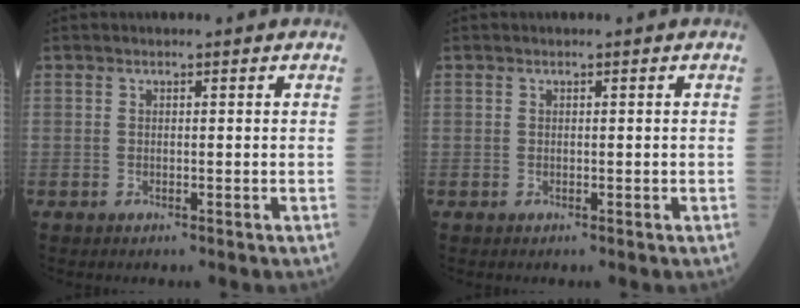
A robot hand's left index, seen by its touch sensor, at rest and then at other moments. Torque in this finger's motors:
{"motor_torque": [-0.81, -0.95, -0.23, -0.08]}